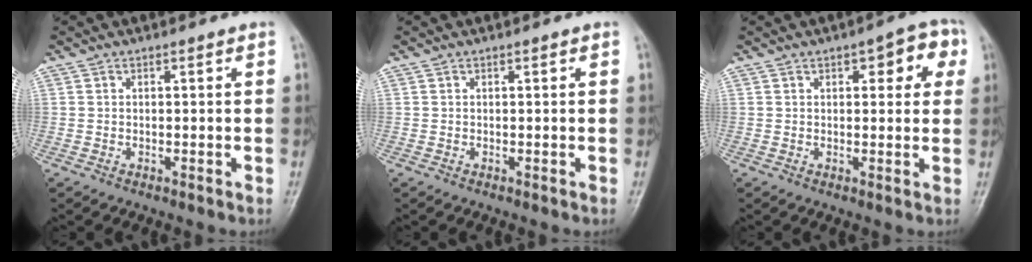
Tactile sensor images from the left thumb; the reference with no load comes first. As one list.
[{"total": 0.0}, {"total": 6.5, "force": [2.5, 3.1, 5.1], "torque": [-0.032, 0.000, 0.022]}]